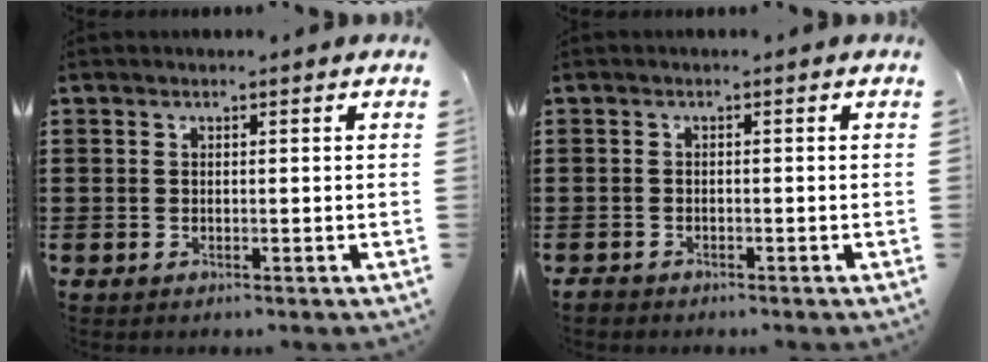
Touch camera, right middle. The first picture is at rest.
{"total": 0.9, "force": [-0.9, 0.3, 0.1], "torque": [-0.004, 0.000, -0.018]}